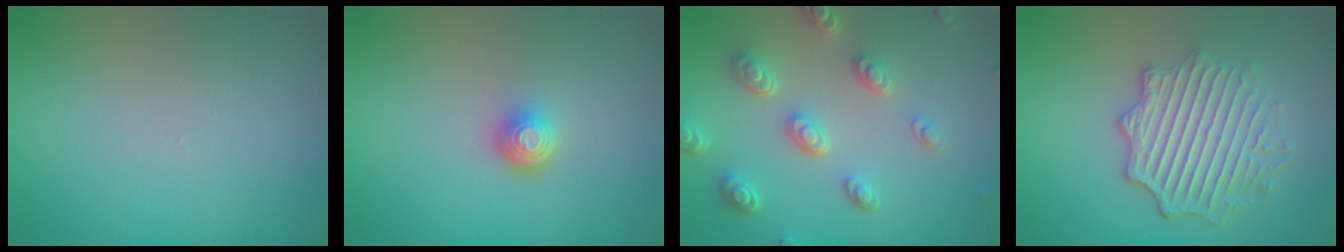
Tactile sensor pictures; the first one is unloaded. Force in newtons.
{"total": 2.2, "press": 1.4, "slide": 1.6}
{"total": 5.2, "press": 3.9, "slide": 3.5}
{"total": 5.4, "press": 4.3, "slide": 3.3}